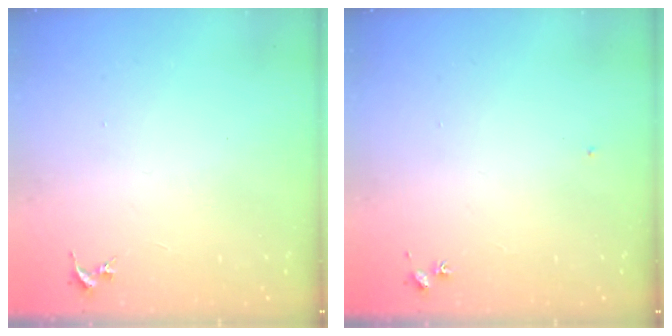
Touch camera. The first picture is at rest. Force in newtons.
{"total": 4.4, "press": 4.4, "slide": 0.5}